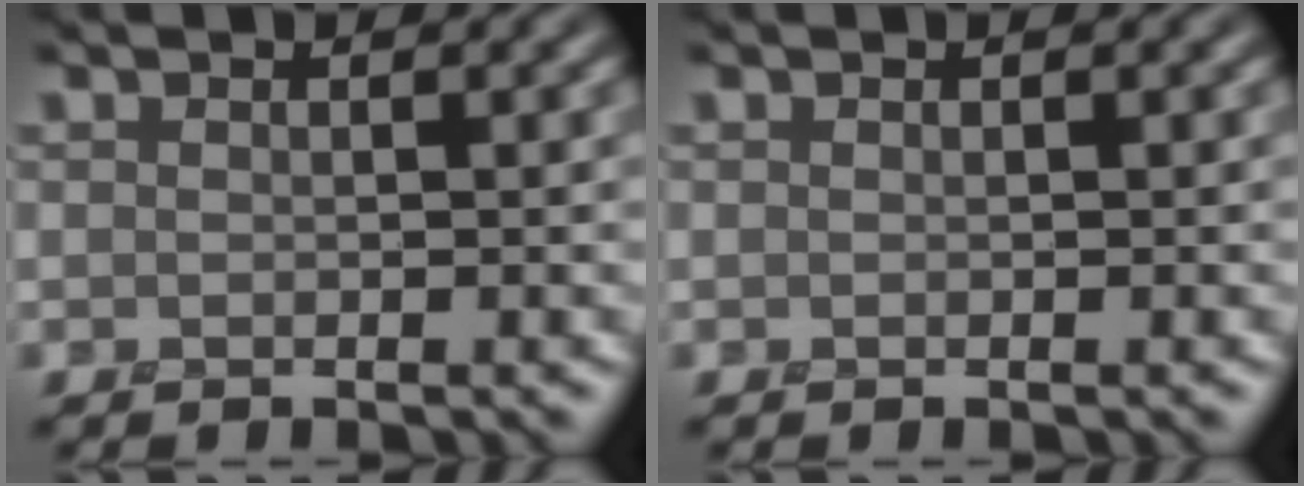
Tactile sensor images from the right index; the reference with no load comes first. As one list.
[{"total": 0.0}]